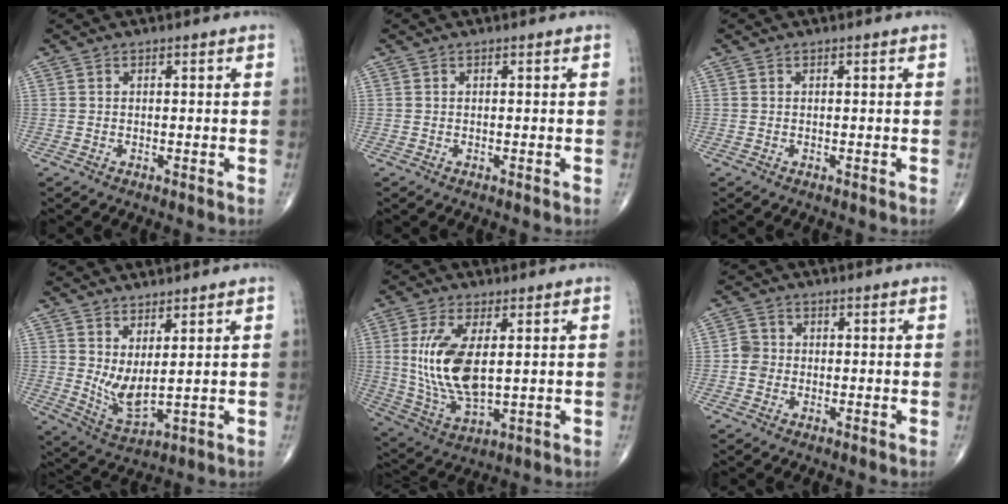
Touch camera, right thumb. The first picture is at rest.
{"total": 0.0}
{"total": 0.0}
{"total": 6.9, "force": [2.1, 2.3, 6.2], "torque": [-0.120, -0.038, 0.050]}
{"total": 13.9, "force": [1.9, 6.4, 12.2], "torque": [-0.253, -0.017, 0.050]}
{"total": 2.8, "force": [-0.6, 2.5, 0.9], "torque": [-0.003, 0.007, -0.017]}